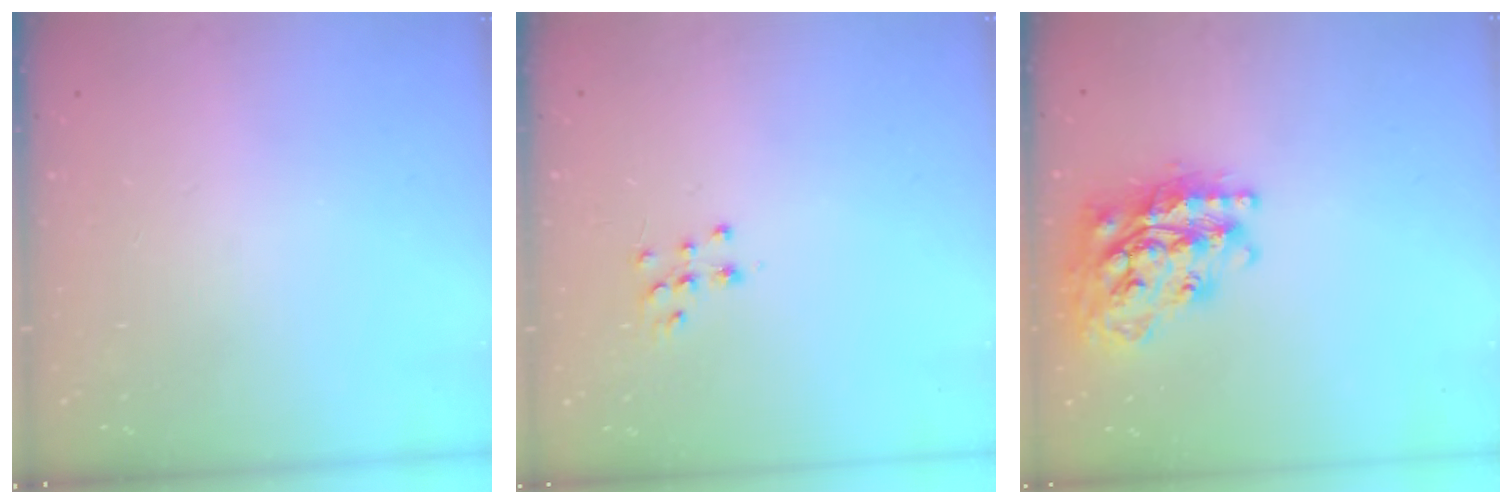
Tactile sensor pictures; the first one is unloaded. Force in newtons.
{"total": 7.0, "press": 7.0, "slide": 0.3}
{"total": 22.9, "press": 22.9, "slide": 1.8}